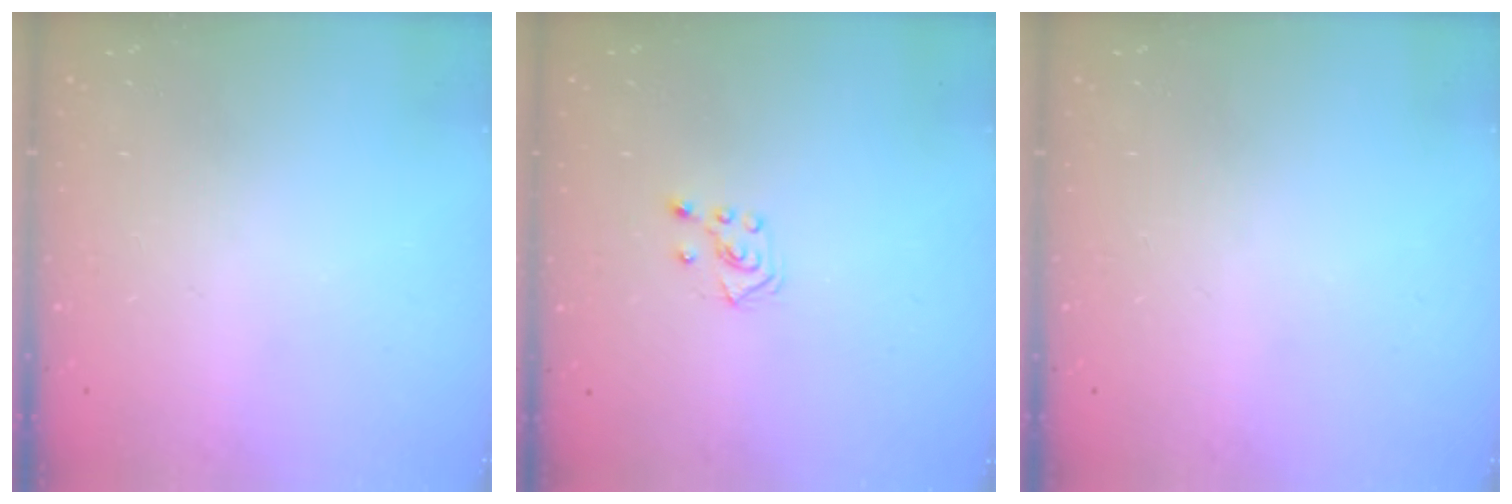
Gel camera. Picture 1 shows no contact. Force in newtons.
{"total": 3.8, "press": 3.8, "slide": 0.3}
{"total": 0.0}